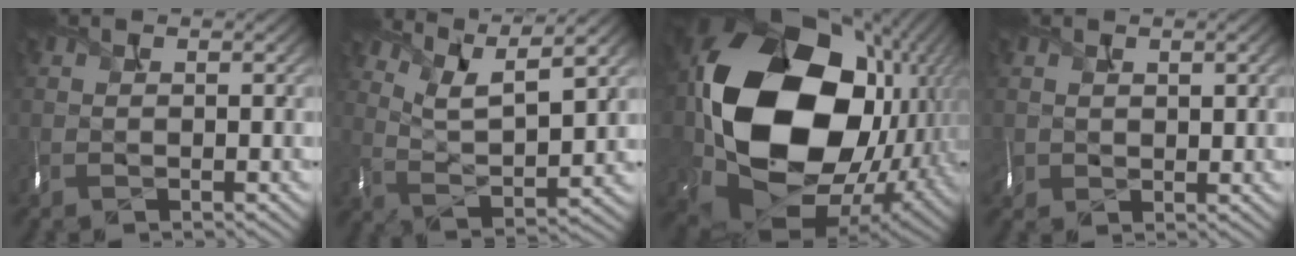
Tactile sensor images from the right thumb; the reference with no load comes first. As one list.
[{"total": 10.2, "force": [7.4, 2.6, 6.4], "torque": [-0.142, -0.004, 0.121]}, {"total": 21.3, "force": [1.7, 16.2, 13.7], "torque": [-0.335, -0.058, 0.068]}, {"total": 3.1, "force": [1.2, 2.0, 1.9], "torque": [-0.057, 0.001, 0.030]}]